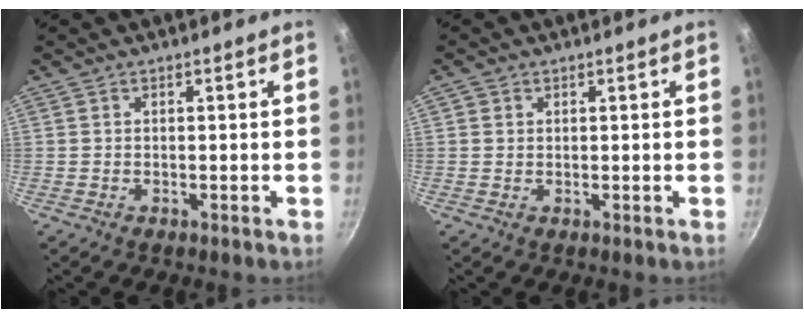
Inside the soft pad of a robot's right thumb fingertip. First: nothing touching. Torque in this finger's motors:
{"motor_torque": [-0.15, -0.05, -0.20, 0.20, 0.07]}